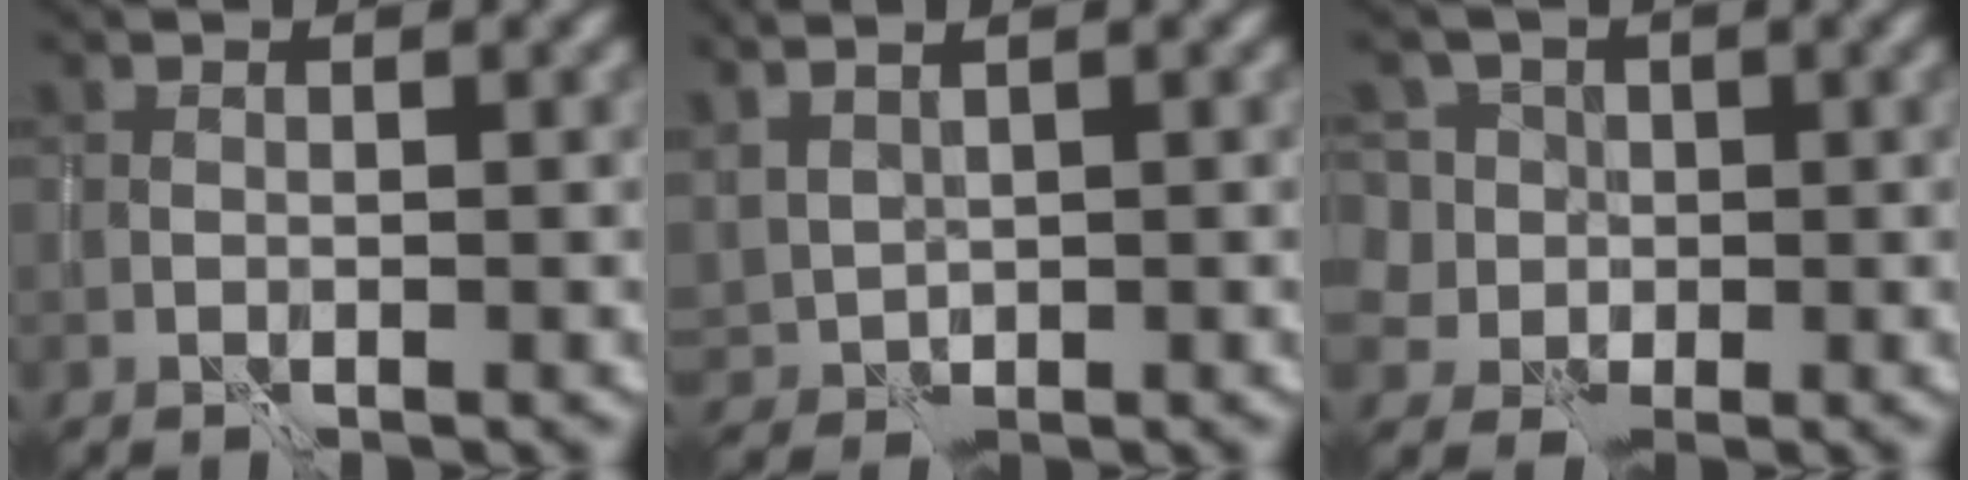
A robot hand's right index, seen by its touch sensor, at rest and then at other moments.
{"total": 2.4, "force": [1.9, 1.0, 1.1], "torque": [-0.026, 0.001, 0.047]}
{"total": 7.3, "force": [2.0, 6.4, 3.0], "torque": [-0.036, 0.035, -0.015]}